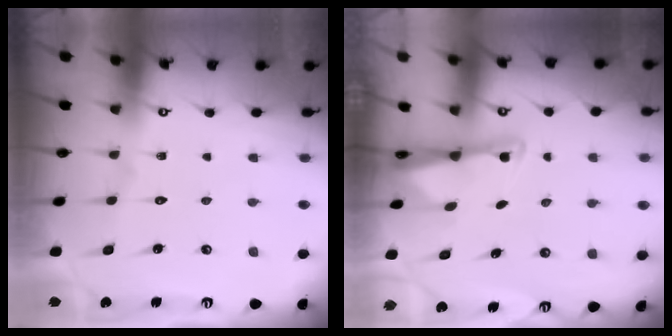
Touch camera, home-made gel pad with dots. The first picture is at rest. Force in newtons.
{"total": 2.1, "press": 2.1, "slide": 0.3}